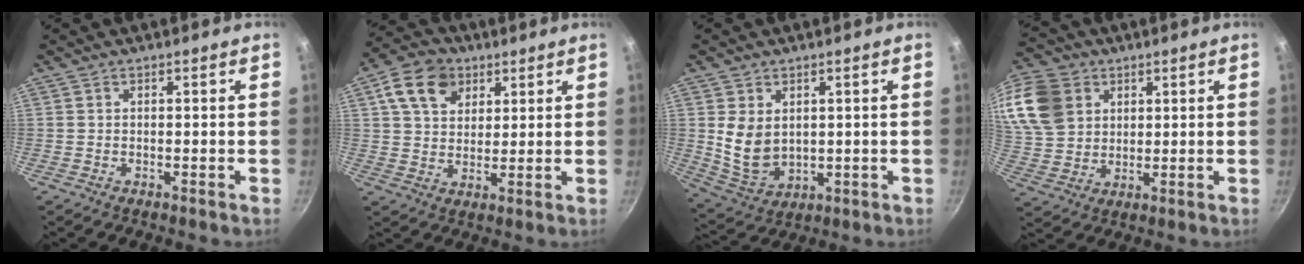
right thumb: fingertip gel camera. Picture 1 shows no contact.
{"total": 10.8, "force": [4.9, 7.7, 5.7], "torque": [-0.078, -0.003, 0.078]}
{"total": 8.7, "force": [1.5, 6.2, 5.9], "torque": [-0.095, -0.022, 0.051]}
{"total": 16.9, "force": [6.4, 13.2, 8.5], "torque": [-0.169, 0.002, 0.129]}